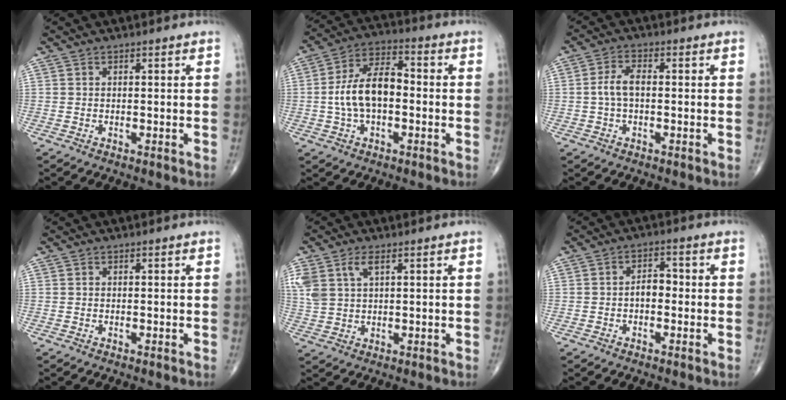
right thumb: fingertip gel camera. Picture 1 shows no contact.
{"total": 11.6, "force": [-0.9, 6.3, 9.7], "torque": [-0.179, 0.034, -0.023]}
{"total": 4.3, "force": [-0.2, 2.2, 3.7], "torque": [-0.079, 0.015, -0.007]}
{"total": 0.0}
{"total": 7.0, "force": [3.1, 3.7, 5.1], "torque": [-0.122, 0.003, 0.068]}
{"total": 3.5, "force": [-0.7, 2.2, 2.7], "torque": [-0.030, 0.016, -0.018]}